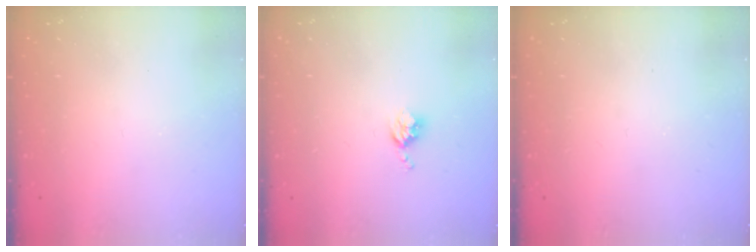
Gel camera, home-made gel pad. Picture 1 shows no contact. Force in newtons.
{"total": 3.5, "press": 3.5, "slide": 0.4}
{"total": 0.0}